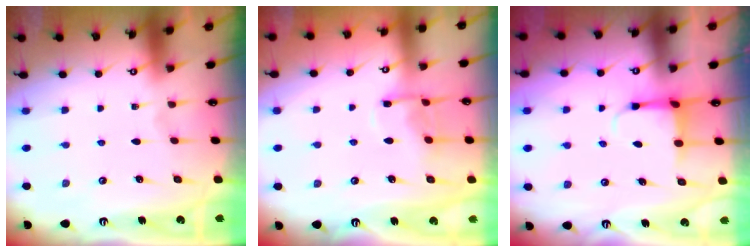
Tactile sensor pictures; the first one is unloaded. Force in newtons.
{"total": 8.9, "press": 8.9, "slide": 0.8}
{"total": 3.9, "press": 3.8, "slide": 1.1}